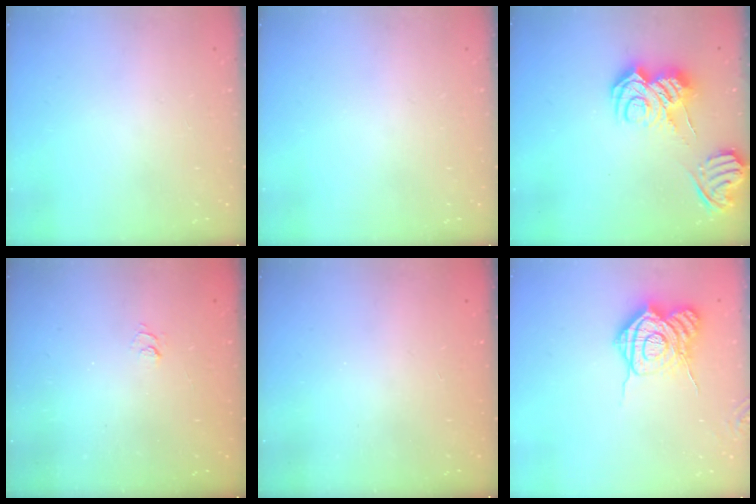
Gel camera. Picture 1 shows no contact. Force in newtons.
{"total": 0.0}
{"total": 13.6, "press": 13.6, "slide": 1.5}
{"total": 1.9, "press": 1.5, "slide": 1.3}
{"total": 2.3, "press": 2.2, "slide": 0.7}
{"total": 15.5, "press": 15.5, "slide": 1.1}